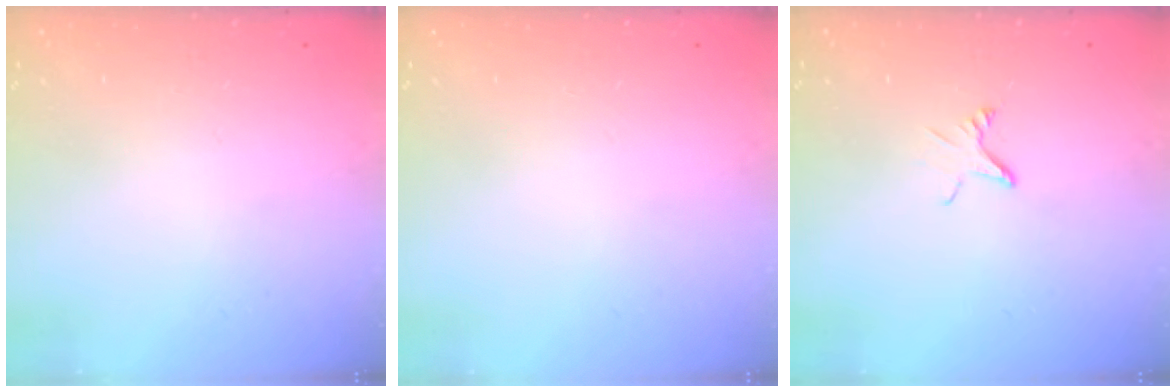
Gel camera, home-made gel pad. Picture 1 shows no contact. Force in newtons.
{"total": 0.0}
{"total": 2.3, "press": 2.3, "slide": 0.2}